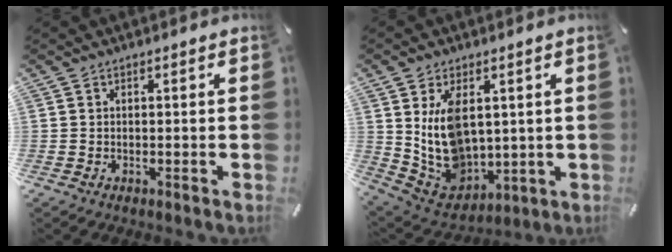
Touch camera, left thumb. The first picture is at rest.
{"total": 12.3, "force": [3.6, 8.8, 7.9], "torque": [-0.180, -0.023, 0.071]}